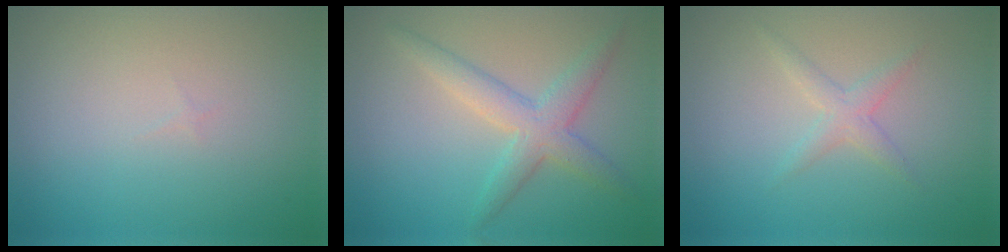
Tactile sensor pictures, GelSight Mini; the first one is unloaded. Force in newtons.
{"total": 3.6, "press": 3.6, "slide": 0.1}
{"total": 1.6, "press": 1.6, "slide": 0.0}